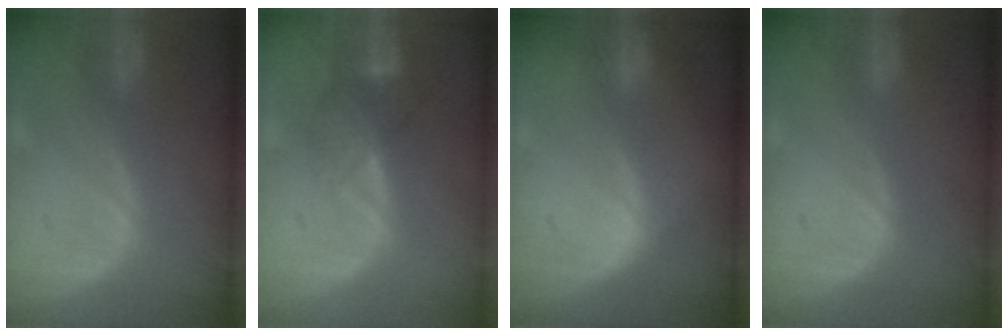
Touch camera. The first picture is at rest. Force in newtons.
{"total": 4.4, "press": 3.7, "slide": 2.3}
{"total": 0.8, "press": 0.5, "slide": 0.7}
{"total": 0.0}